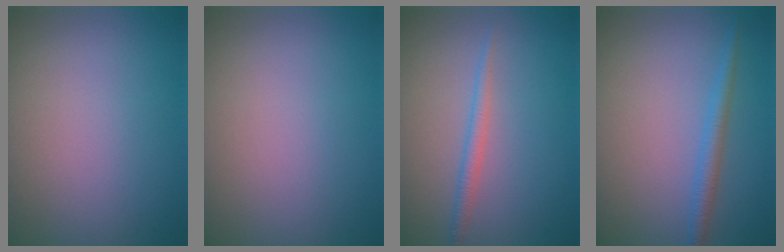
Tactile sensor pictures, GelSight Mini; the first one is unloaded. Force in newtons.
{"total": 0.0}
{"total": 1.5, "press": 1.5, "slide": 0.1}
{"total": 1.8, "press": 1.8, "slide": 0.1}